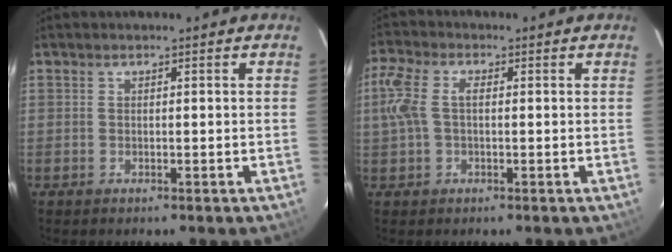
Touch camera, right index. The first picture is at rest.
{"total": 6.1, "force": [0.3, 3.4, 5.0], "torque": [-0.117, 0.014, 0.005]}